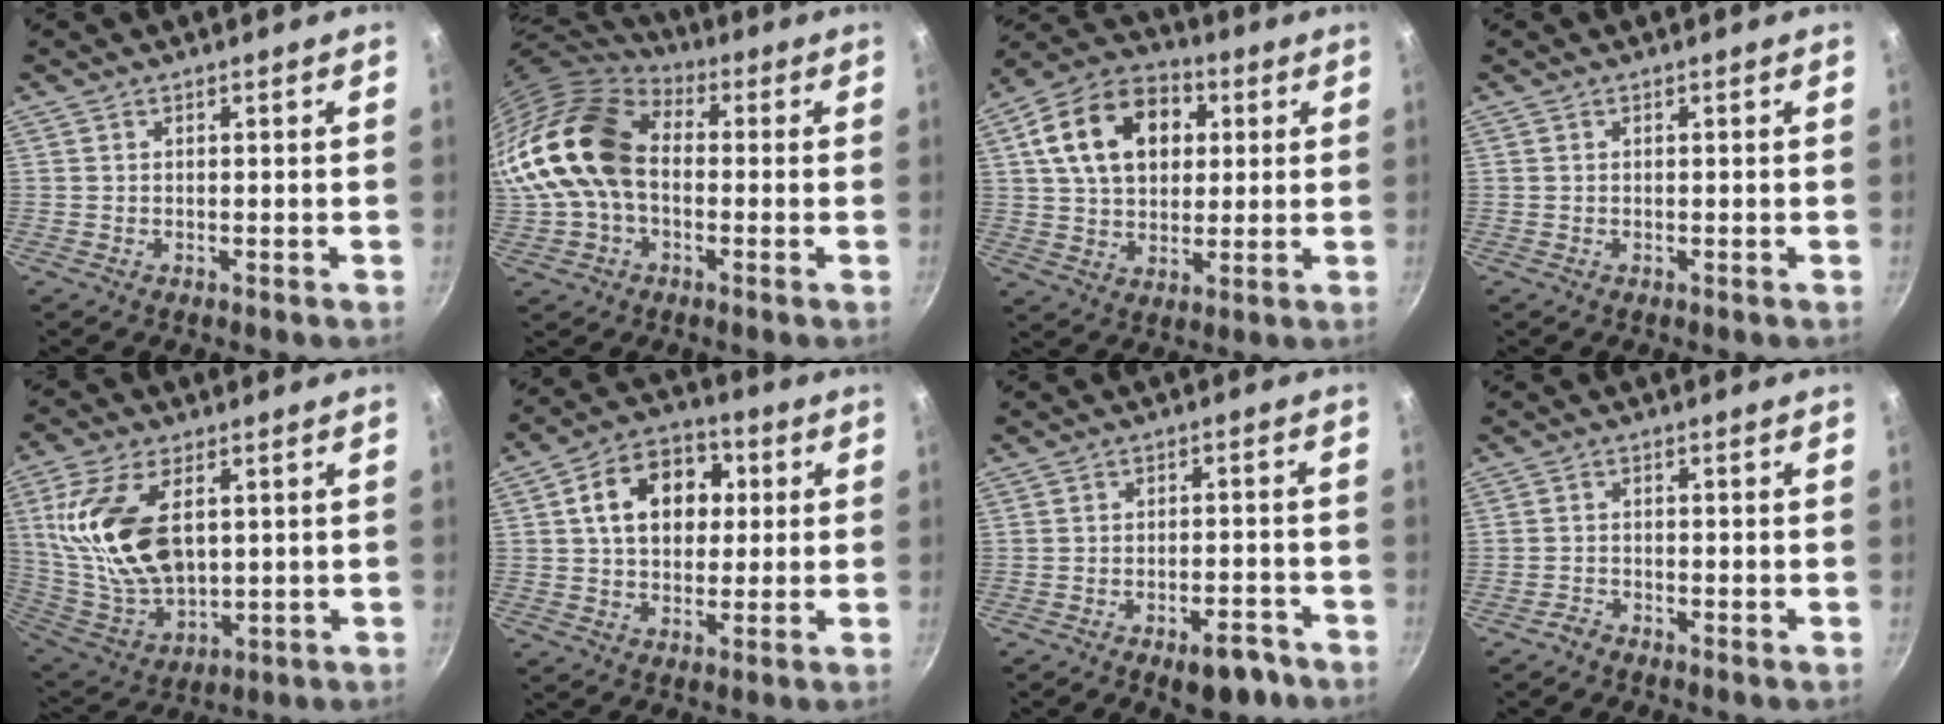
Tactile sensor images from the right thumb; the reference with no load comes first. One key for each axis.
{"total": 21.2, "fx": 0.3, "fy": 14.6, "fz": 15.3, "tx": -0.312, "ty": 0.037, "tz": -0.003}
{"total": 17.5, "fx": 4.6, "fy": 12.2, "fz": 11.6, "tx": -0.173, "ty": 0.016, "tz": 0.067}
{"total": 0.0}
{"total": 18.5, "fx": 4.3, "fy": 10.5, "fz": 14.6, "tx": -0.272, "ty": -0.021, "tz": 0.097}
{"total": 14.0, "fx": 2.8, "fy": 10.2, "fz": 9.2, "tx": -0.112, "ty": 0.019, "tz": 0.032}
{"total": 7.1, "fx": -4.4, "fy": 3.3, "fz": 4.5, "tx": -0.036, "ty": 0.037, "tz": -0.048}
{"total": 1.4, "fx": -1.3, "fy": 0.3, "fz": 0.3, "tx": -0.013, "ty": 0.011, "tz": -0.030}